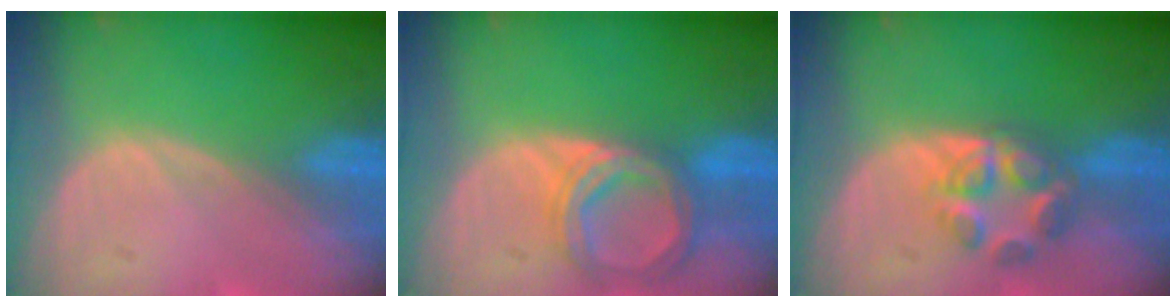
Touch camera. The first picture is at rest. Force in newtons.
{"total": 6.7, "press": 6.1, "slide": 2.7}
{"total": 5.9, "press": 5.3, "slide": 2.5}